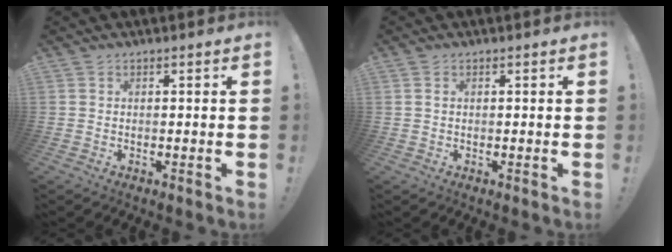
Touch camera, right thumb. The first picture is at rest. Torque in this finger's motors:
{"motor_torque": [-0.02, -0.50, -0.12, 0.37, 0.07]}